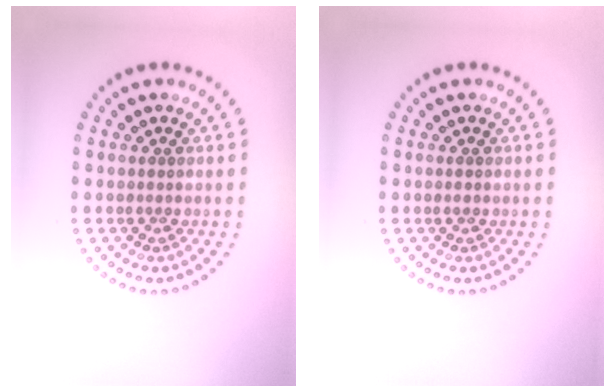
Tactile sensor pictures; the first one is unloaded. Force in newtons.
{"total": 0.6, "press": 0.6, "slide": 0.1}